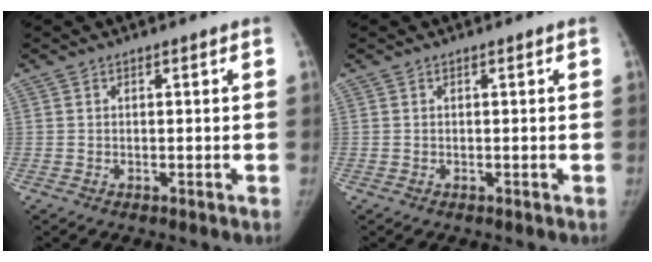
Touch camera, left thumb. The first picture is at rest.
{"total": 0.0}